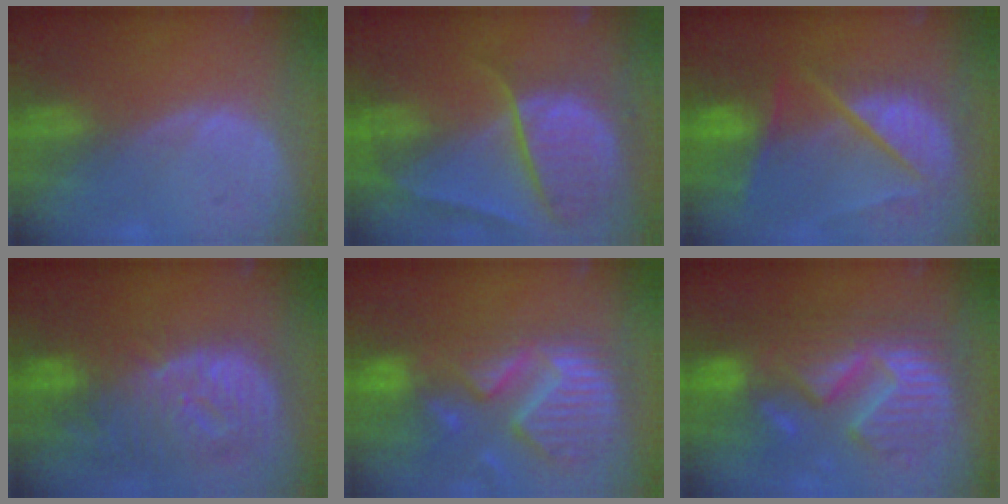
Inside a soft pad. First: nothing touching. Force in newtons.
{"total": 10.6, "press": 8.9, "slide": 5.8}
{"total": 10.4, "press": 8.6, "slide": 5.7}
{"total": 12.5, "press": 10.8, "slide": 6.3}
{"total": 13.9, "press": 11.8, "slide": 7.3}
{"total": 13.2, "press": 13.2, "slide": 1.2}